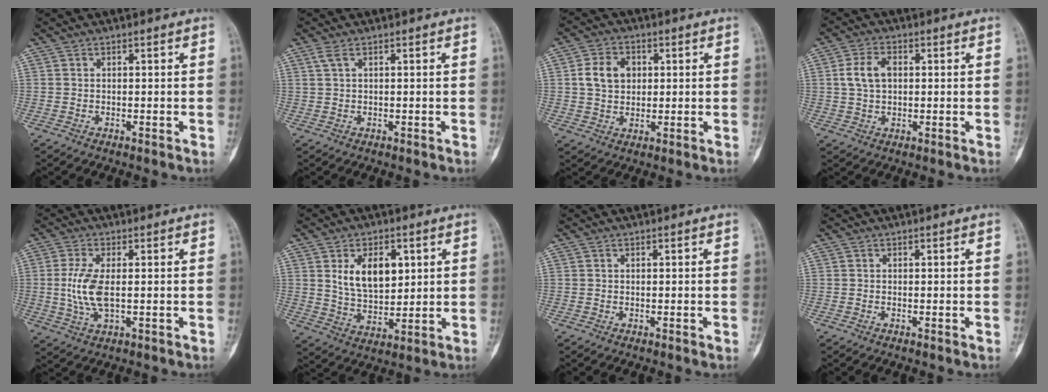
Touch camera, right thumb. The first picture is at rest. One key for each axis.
{"total": 1.6, "fx": 0.8, "fy": 0.4, "fz": 1.4, "tx": -0.040, "ty": 0.010, "tz": 0.022}
{"total": 7.2, "fx": 1.4, "fy": 5.6, "fz": 4.3, "tx": -0.060, "ty": 0.002, "tz": 0.022}
{"total": 5.8, "fx": 0.9, "fy": 3.7, "fz": 4.3, "tx": -0.086, "ty": 0.010, "tz": 0.016}
{"total": 7.2, "fx": -0.1, "fy": 2.9, "fz": 6.6, "tx": -0.151, "ty": -0.006, "tz": -0.002}
{"total": 10.4, "fx": 3.2, "fy": 6.2, "fz": 7.8, "tx": -0.106, "ty": -0.018, "tz": 0.065}
{"total": 0.0}
{"total": 0.0}